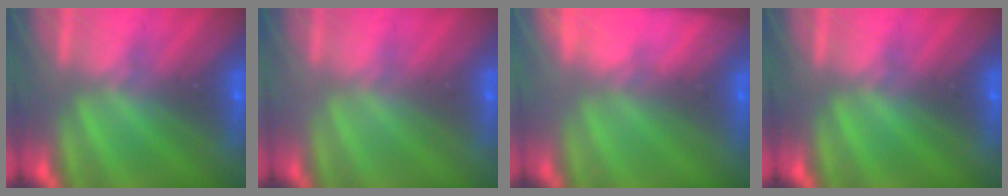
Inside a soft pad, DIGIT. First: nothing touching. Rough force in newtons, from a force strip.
{"total": 3.8}
{"total": 8.4}
{"total": 0.0}